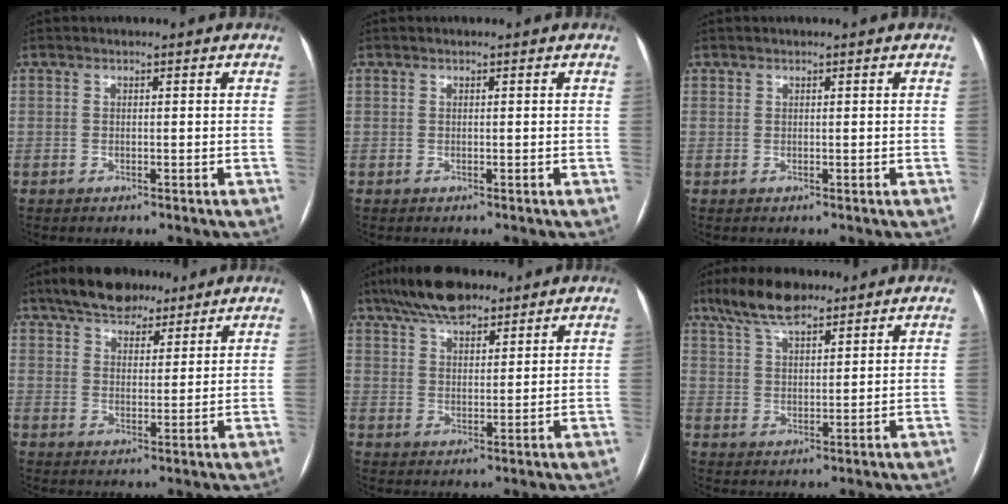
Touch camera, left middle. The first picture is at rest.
{"total": 0.0}
{"total": 0.0}
{"total": 9.2, "force": [7.1, 4.2, 4.1], "torque": [-0.061, 0.020, 0.117]}
{"total": 9.5, "force": [7.3, 3.4, 5.0], "torque": [-0.090, 0.020, 0.129]}
{"total": 8.3, "force": [6.4, 2.4, 4.7], "torque": [-0.093, 0.016, 0.118]}